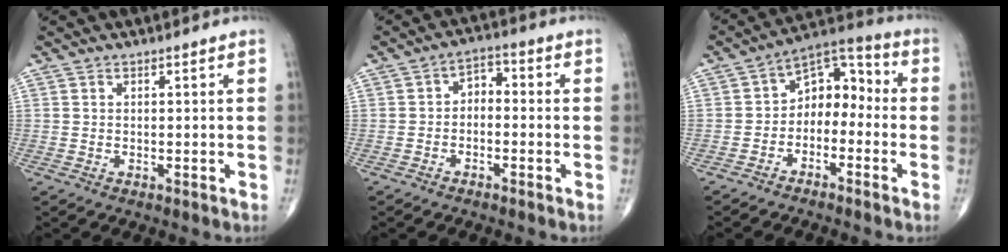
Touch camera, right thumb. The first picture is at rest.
{"total": 3.9, "force": [-1.1, 2.6, 2.7], "torque": [-0.028, 0.030, -0.030]}
{"total": 9.3, "force": [-2.2, 6.5, 6.2], "torque": [-0.060, 0.058, -0.054]}